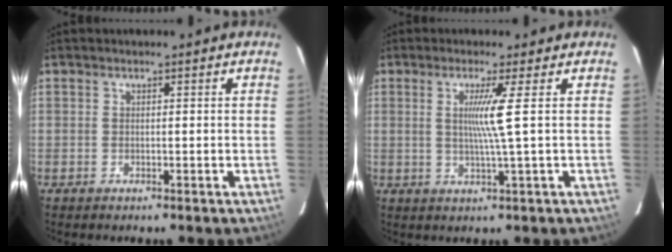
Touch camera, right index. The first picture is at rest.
{"total": 4.4, "force": [0.8, -1.3, 4.1], "torque": [-0.080, -0.007, 0.015]}